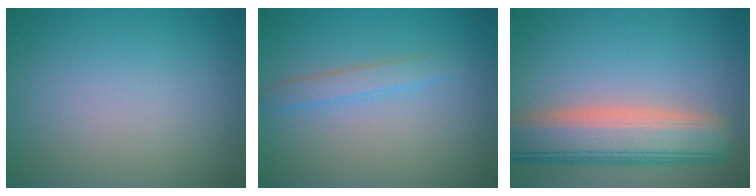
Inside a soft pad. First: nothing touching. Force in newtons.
{"total": 1.7, "press": 1.7, "slide": 0.0}
{"total": 8.0, "press": 7.9, "slide": 0.8}